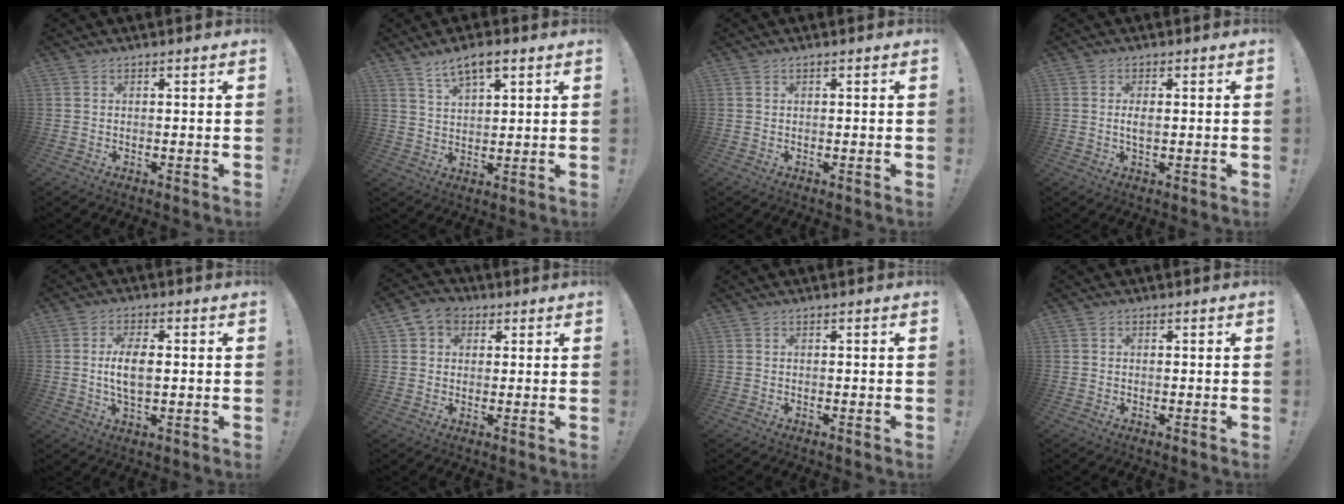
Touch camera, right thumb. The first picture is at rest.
{"total": 6.7, "force": [4.4, 2.5, 4.3], "torque": [-0.069, -0.020, 0.078]}
{"total": 0.0}
{"total": 2.4, "force": [-0.1, 1.0, 2.2], "torque": [-0.028, -0.003, -0.005]}
{"total": 7.6, "force": [0.2, 3.4, 6.8], "torque": [-0.121, -0.005, -0.004]}
{"total": 6.2, "force": [2.3, 5.1, 2.6], "torque": [-0.038, -0.002, 0.045]}
{"total": 0.0}
{"total": 0.0}